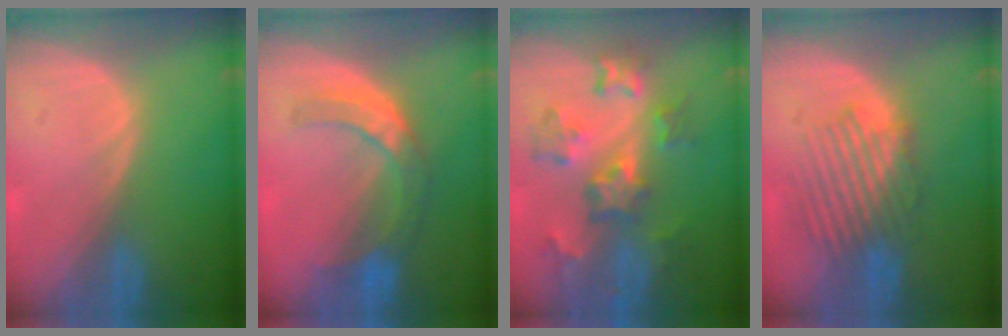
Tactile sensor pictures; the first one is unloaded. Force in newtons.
{"total": 7.5, "press": 6.5, "slide": 3.8}
{"total": 8.6, "press": 7.8, "slide": 3.8}
{"total": 6.6, "press": 6.4, "slide": 1.6}